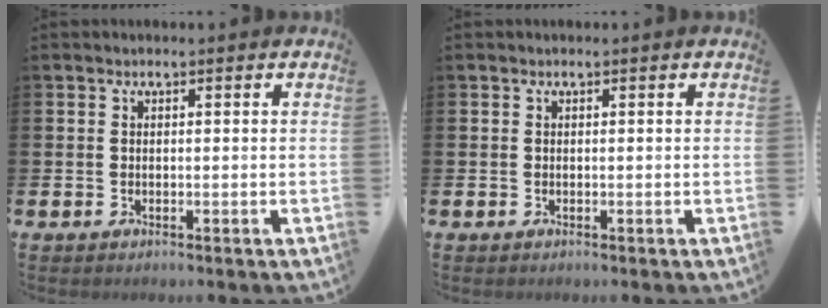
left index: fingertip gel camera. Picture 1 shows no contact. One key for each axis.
{"total": 0.0}